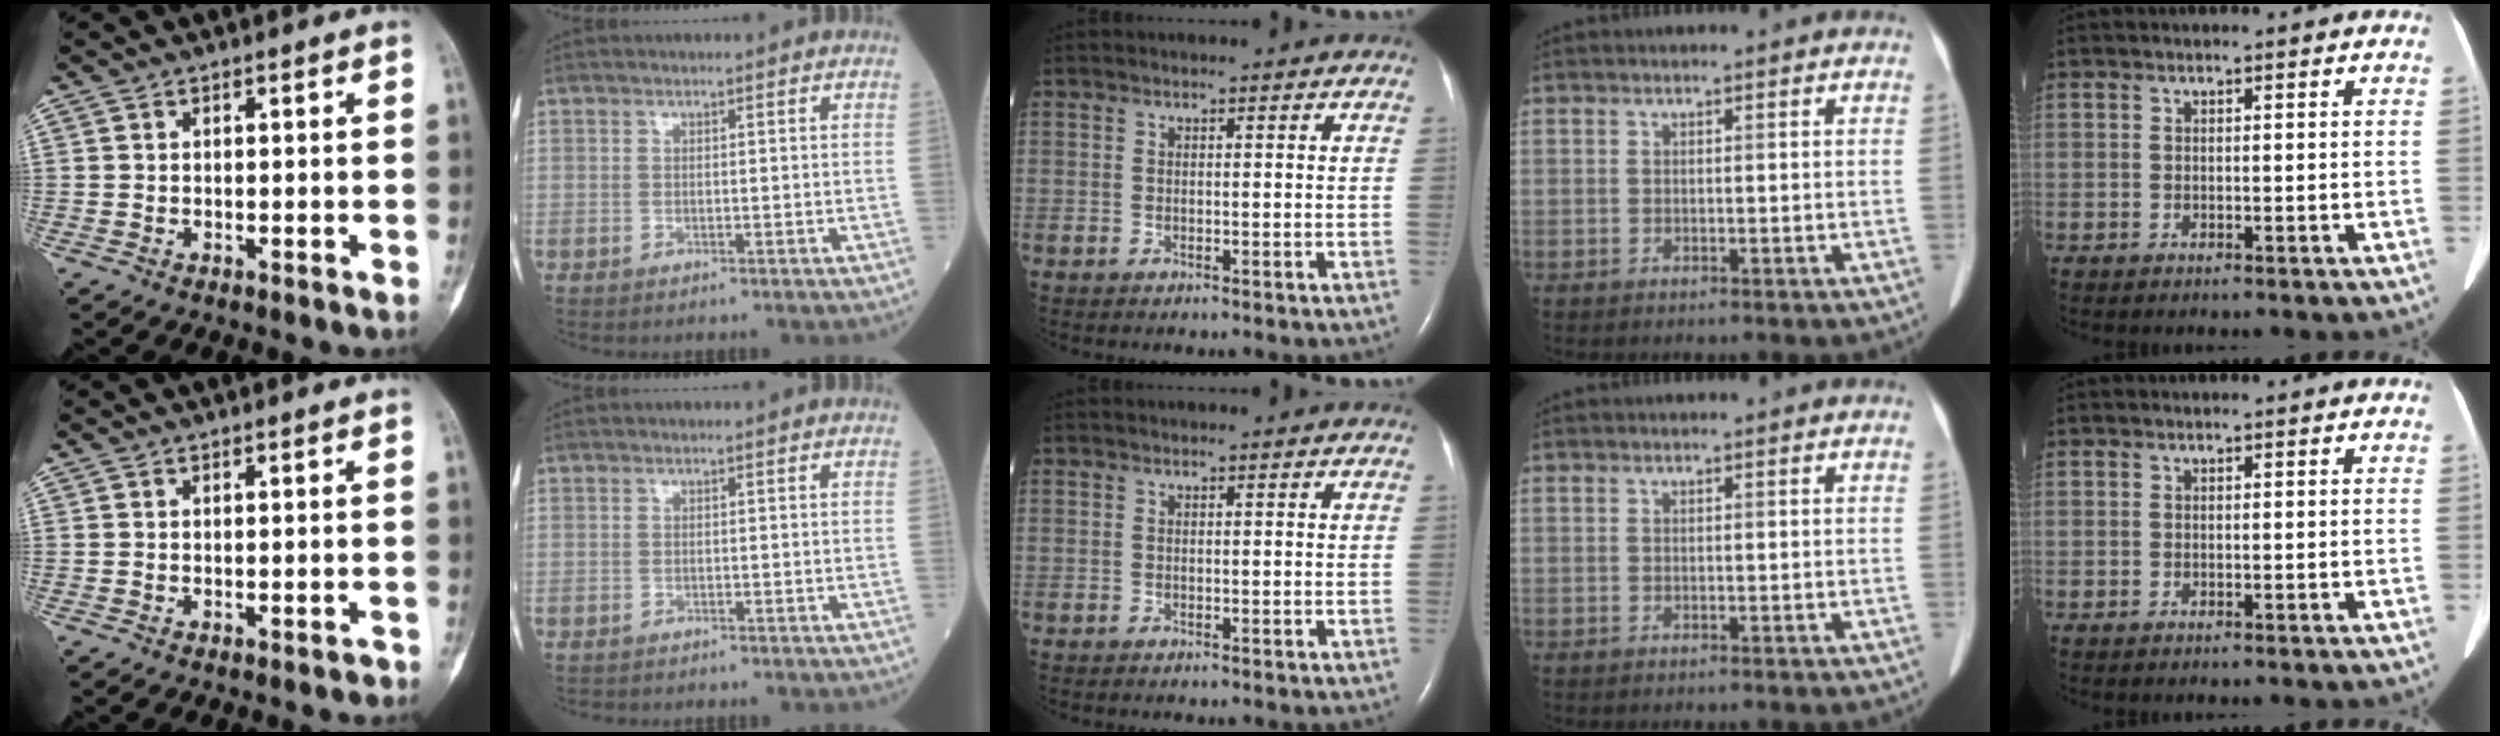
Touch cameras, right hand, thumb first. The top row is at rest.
{"thumb": {"total": 1.0, "force": [-0.8, 0.4, 0.5], "torque": [-0.008, 0.006, -0.006]}, "index": {"total": 0.9, "force": [-0.8, 0.3, 0.0], "torque": [-0.009, -0.002, -0.017]}}